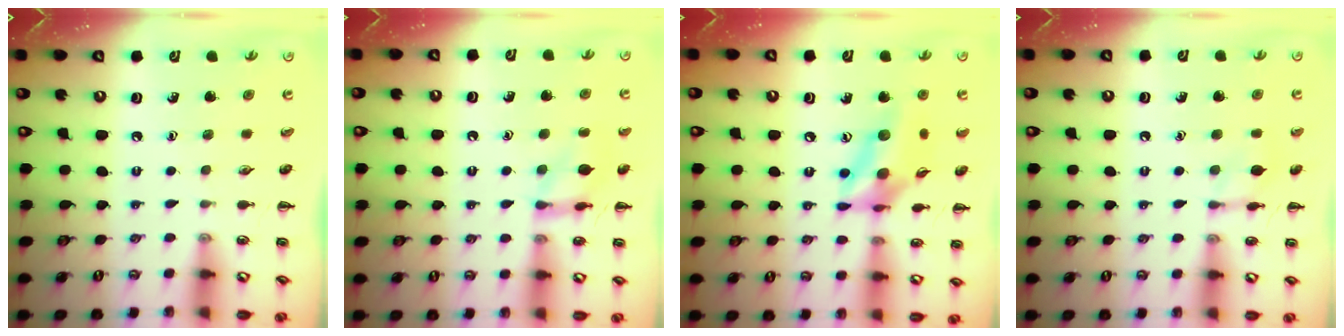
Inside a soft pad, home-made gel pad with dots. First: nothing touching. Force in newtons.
{"total": 11.4, "press": 11.4, "slide": 0.9}
{"total": 13.9, "press": 13.4, "slide": 3.5}
{"total": 7.7, "press": 7.6, "slide": 1.3}